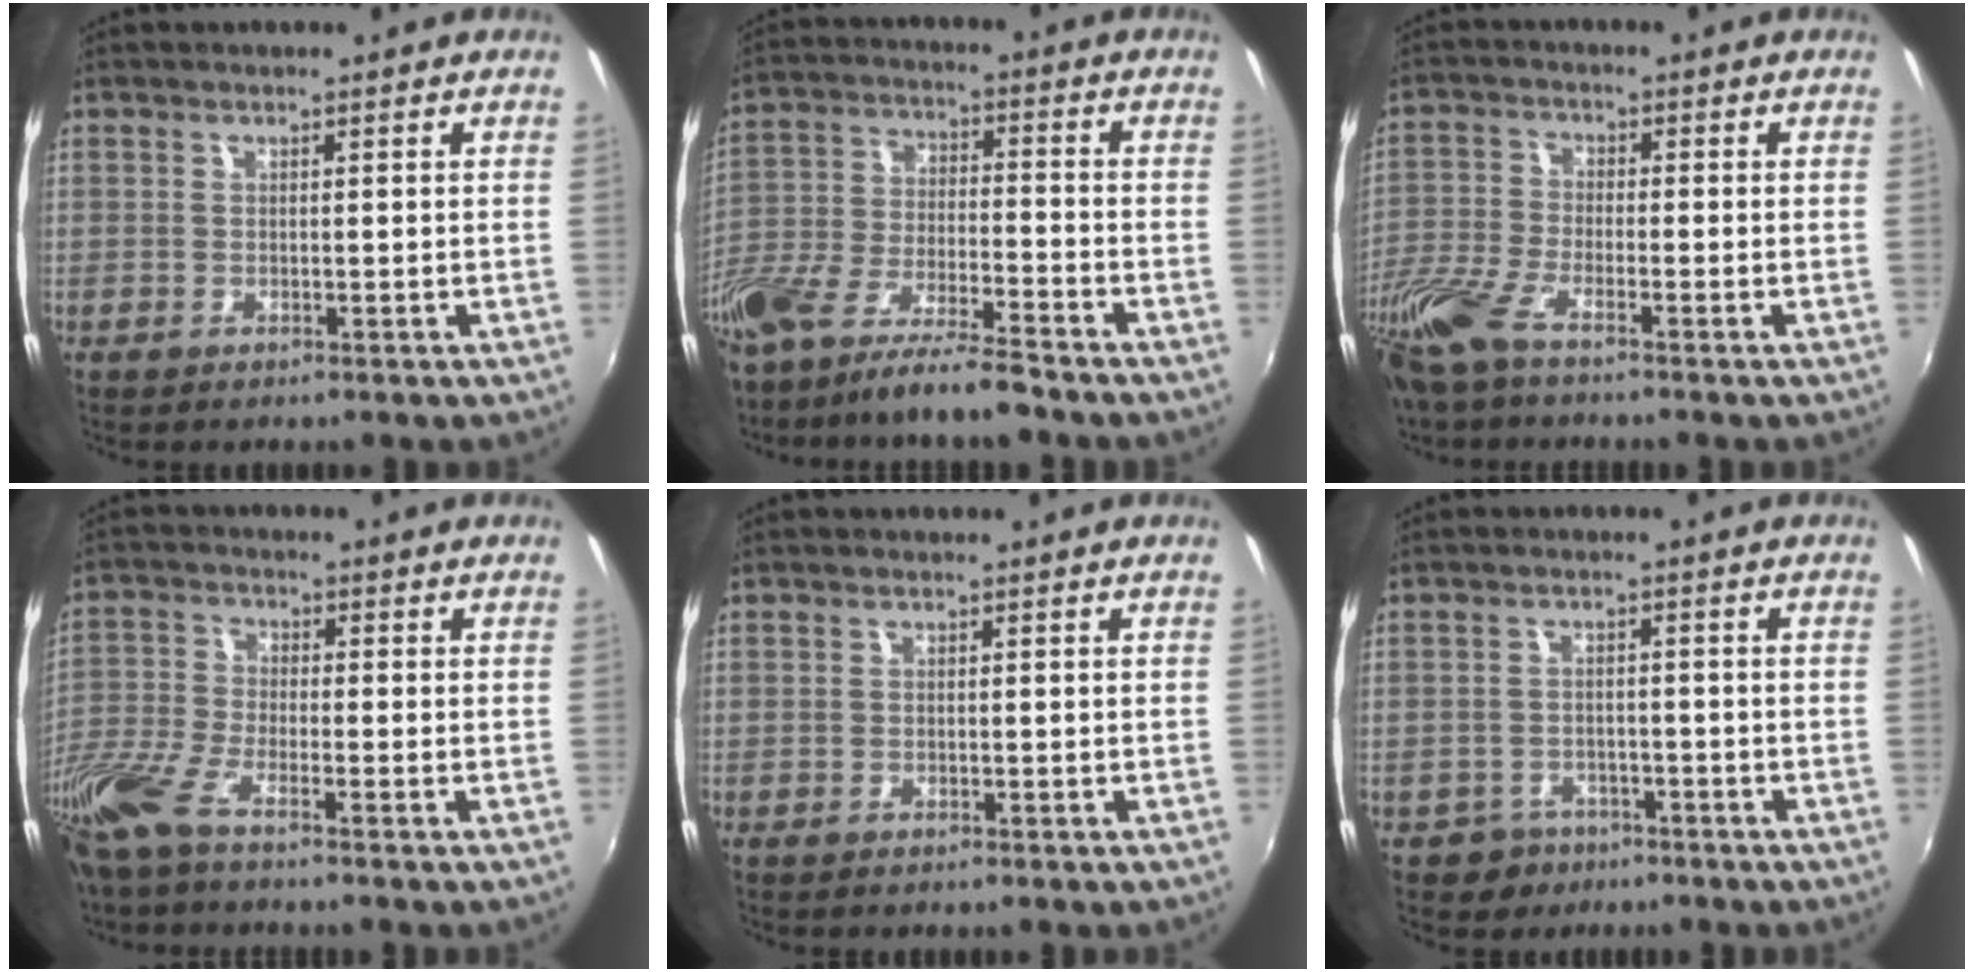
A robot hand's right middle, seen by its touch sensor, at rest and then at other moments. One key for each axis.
{"total": 13.4, "fx": -10.4, "fy": 2.5, "fz": 8.1, "tx": -0.170, "ty": -0.019, "tz": -0.194}
{"total": 9.3, "fx": -7.1, "fy": 1.6, "fz": 5.9, "tx": -0.143, "ty": -0.023, "tz": -0.146}
{"total": 9.0, "fx": -6.9, "fy": 1.2, "fz": 5.7, "tx": -0.135, "ty": -0.021, "tz": -0.143}
{"total": 0.0}
{"total": 4.3, "fx": -2.9, "fy": 3.2, "fz": 0.4, "tx": -0.024, "ty": 0.008, "tz": -0.043}